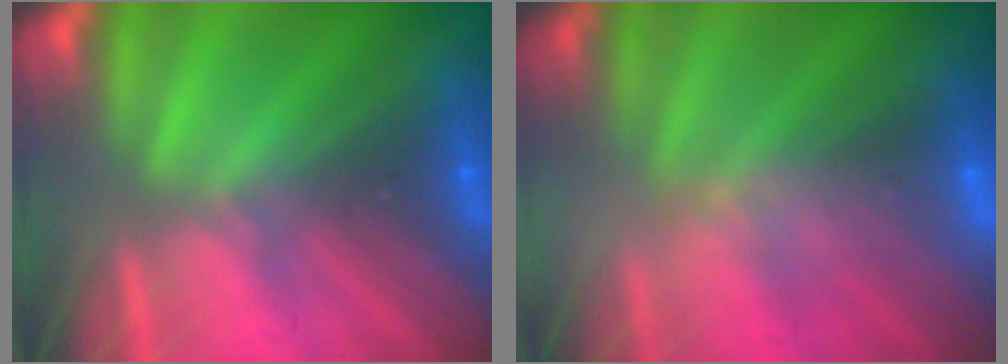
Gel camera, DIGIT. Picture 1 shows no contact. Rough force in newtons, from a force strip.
{"total": 2.4}